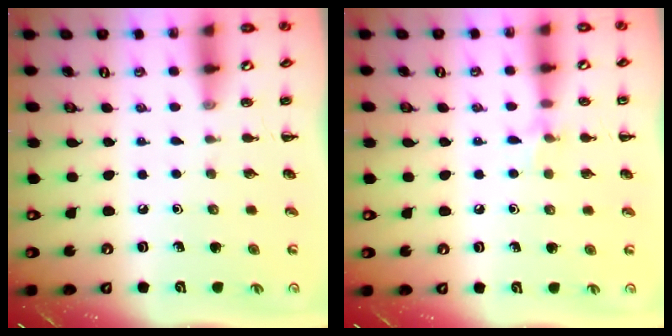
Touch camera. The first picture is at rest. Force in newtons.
{"total": 5.8, "press": 5.5, "slide": 1.9}